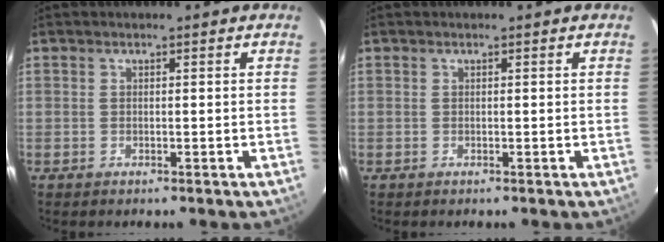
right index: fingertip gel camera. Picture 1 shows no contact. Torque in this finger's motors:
{"motor_torque": [0.00, 0.00, 0.00, 0.00]}